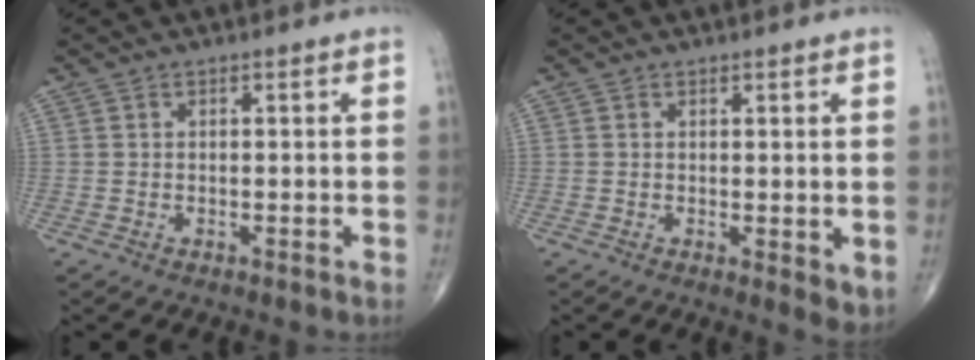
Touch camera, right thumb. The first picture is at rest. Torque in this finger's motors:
{"motor_torque": [-0.08, 0.29, -0.13, -0.12, -0.01]}